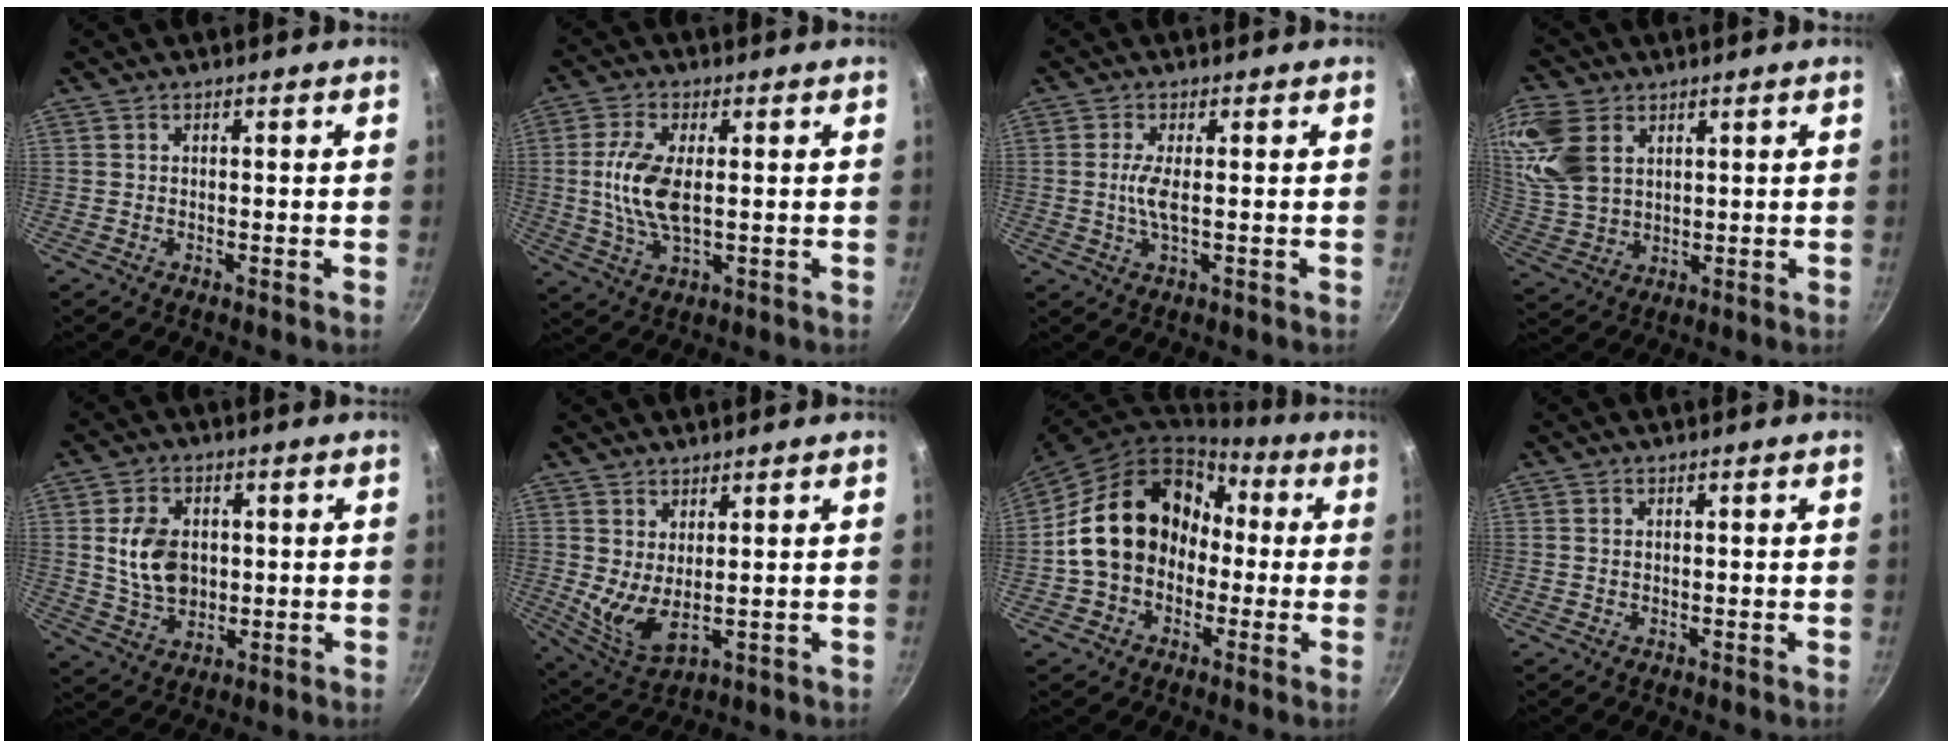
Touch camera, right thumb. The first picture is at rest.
{"total": 9.7, "force": [0.6, 4.5, 8.6], "torque": [-0.177, -0.001, 0.012]}
{"total": 3.7, "force": [0.0, 0.8, 3.7], "torque": [-0.089, -0.001, -0.001]}
{"total": 13.3, "force": [5.2, 9.1, 8.2], "torque": [-0.165, -0.015, 0.114]}
{"total": 10.1, "force": [1.0, 7.3, 6.8], "torque": [-0.107, -0.007, 0.024]}
{"total": 7.1, "force": [2.5, 2.9, 5.9], "torque": [-0.106, -0.039, 0.055]}
{"total": 18.3, "force": [0.0, 14.6, 11.0], "torque": [-0.162, 0.066, -0.003]}
{"total": 0.7, "force": [0.2, 0.6, 0.4], "torque": [-0.006, 0.003, 0.005]}